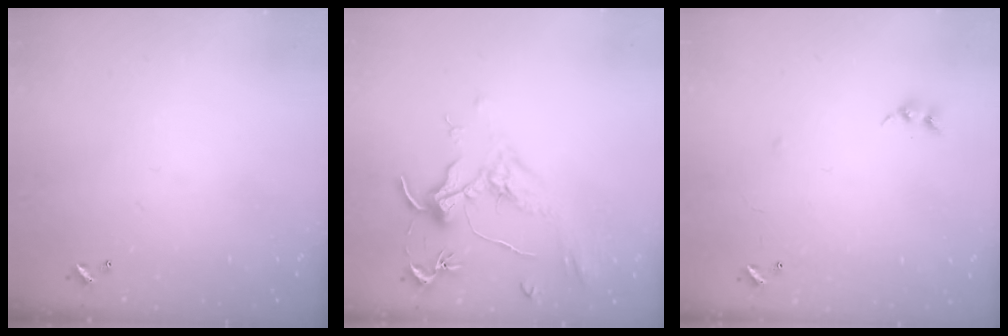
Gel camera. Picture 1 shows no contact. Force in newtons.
{"total": 1.8, "press": 1.6, "slide": 0.9}
{"total": 6.7, "press": 6.7, "slide": 0.3}